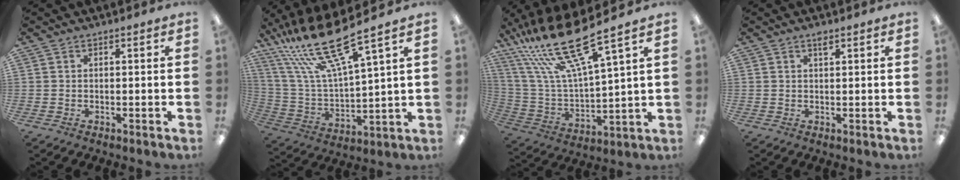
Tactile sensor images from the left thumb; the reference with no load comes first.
{"total": 20.7, "force": [15.7, 3.8, 12.9], "torque": [-0.283, -0.100, 0.265]}
{"total": 22.0, "force": [16.4, 4.3, 14.1], "torque": [-0.303, -0.103, 0.276]}
{"total": 1.4, "force": [1.1, 0.4, 0.9], "torque": [-0.022, 0.001, 0.019]}